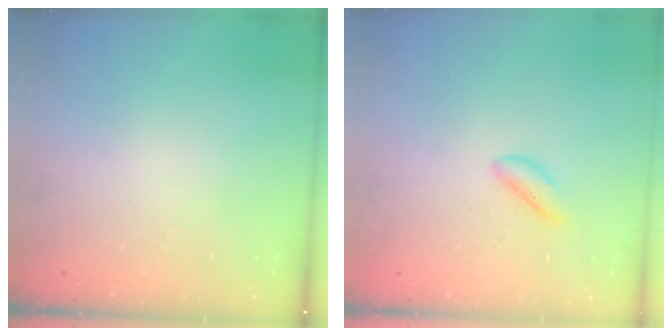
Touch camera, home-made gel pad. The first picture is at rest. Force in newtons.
{"total": 2.0, "press": 1.9, "slide": 0.6}